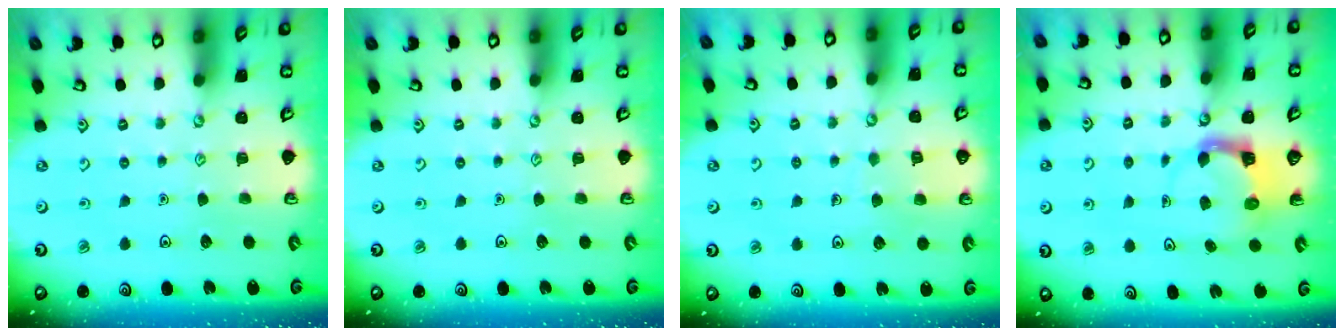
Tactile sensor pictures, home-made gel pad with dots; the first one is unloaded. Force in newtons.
{"total": 0.0}
{"total": 5.6, "press": 5.6, "slide": 0.2}
{"total": 4.0, "press": 4.0, "slide": 0.4}